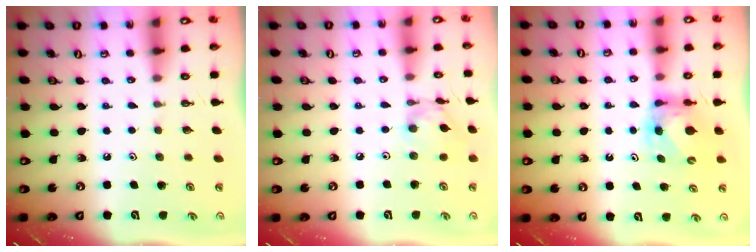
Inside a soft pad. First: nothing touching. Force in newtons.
{"total": 9.2, "press": 9.2, "slide": 0.6}
{"total": 5.7, "press": 5.7, "slide": 0.2}